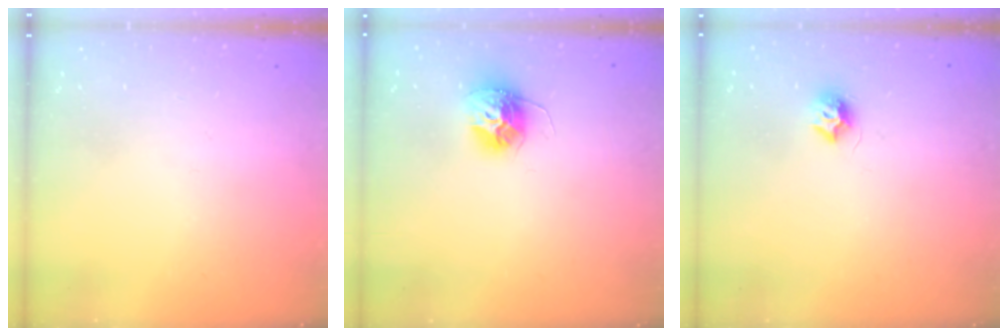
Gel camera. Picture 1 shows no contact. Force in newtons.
{"total": 12.4, "press": 12.4, "slide": 1.0}
{"total": 7.4, "press": 7.4, "slide": 0.4}